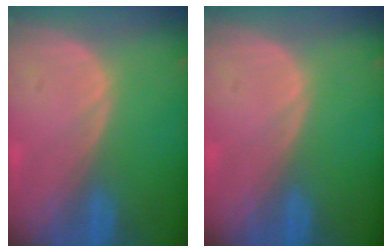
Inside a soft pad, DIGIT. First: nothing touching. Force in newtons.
{"total": 0.0}